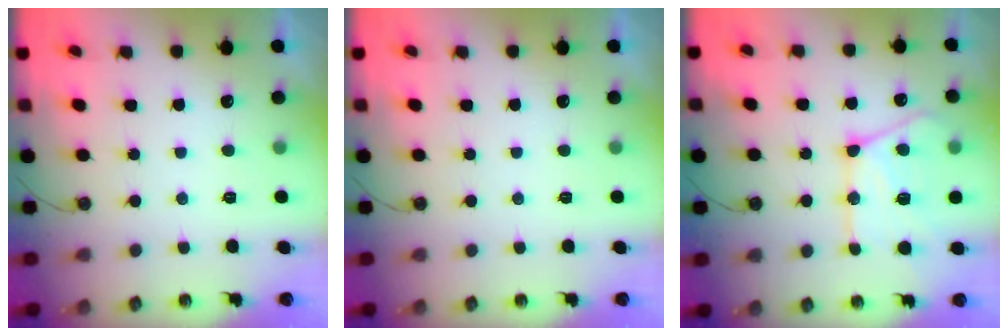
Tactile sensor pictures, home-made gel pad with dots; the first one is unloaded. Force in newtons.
{"total": 0.0}
{"total": 17.7, "press": 17.6, "slide": 1.6}